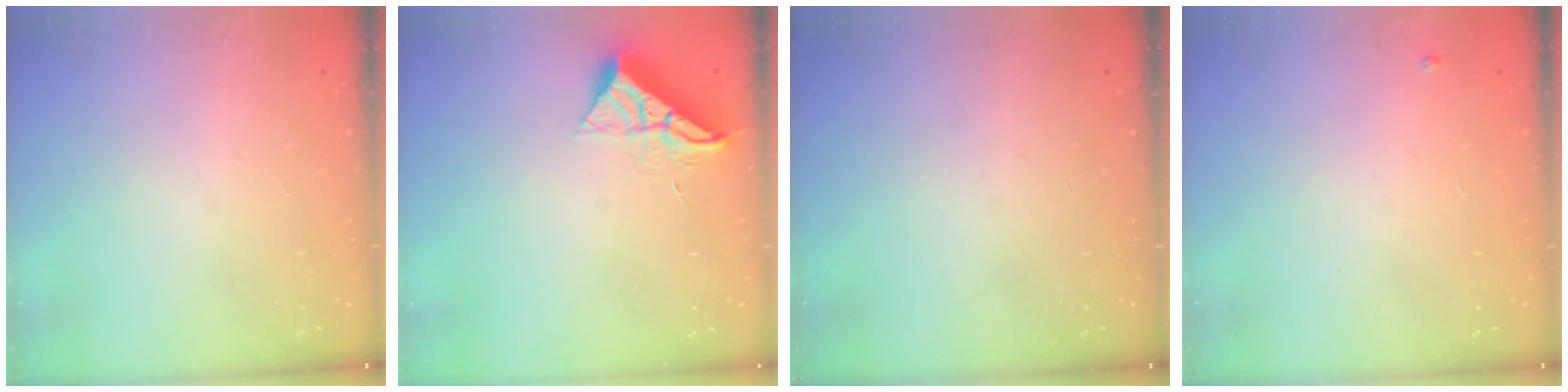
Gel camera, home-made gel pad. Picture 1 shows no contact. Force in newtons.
{"total": 10.2, "press": 10.2, "slide": 0.5}
{"total": 0.0}
{"total": 3.0, "press": 3.0, "slide": 0.5}